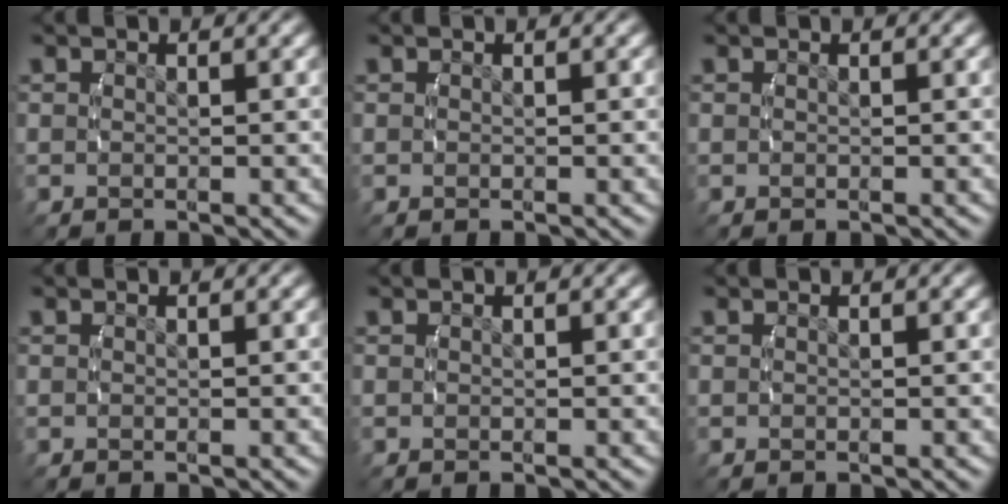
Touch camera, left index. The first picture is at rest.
{"total": 0.0}
{"total": 0.0}
{"total": 0.0}
{"total": 0.0}
{"total": 0.0}